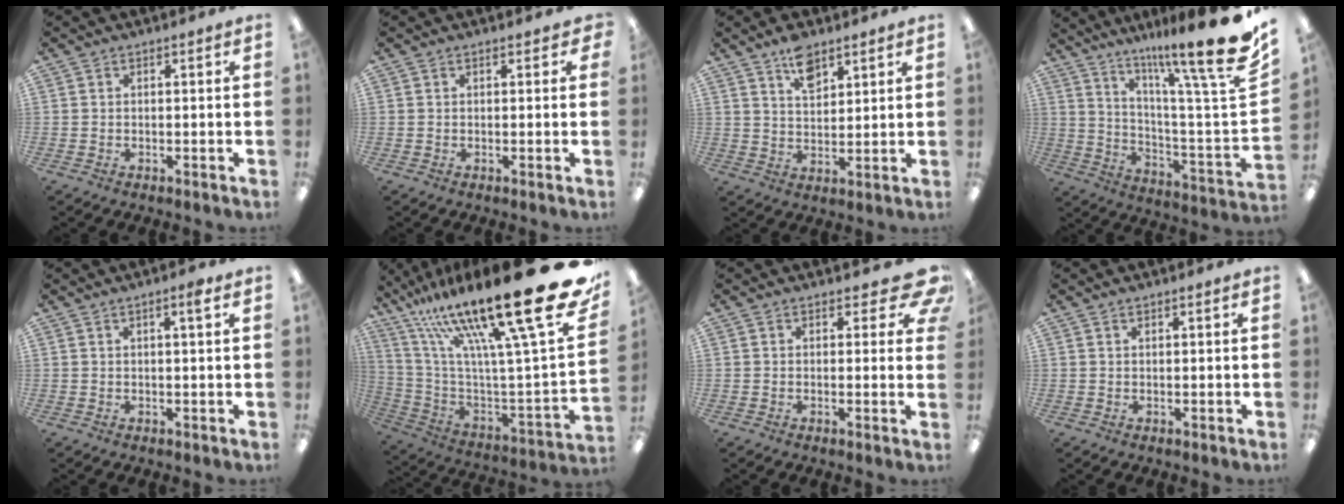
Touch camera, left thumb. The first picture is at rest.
{"total": 1.3, "force": [0.6, 0.9, 0.7], "torque": [-0.006, 0.001, 0.008]}
{"total": 7.5, "force": [5.2, 3.9, 3.7], "torque": [-0.048, -0.025, 0.090]}
{"total": 19.6, "force": [14.2, 0.3, 13.5], "torque": [-0.215, -0.107, 0.212]}
{"total": 2.6, "force": [1.5, 0.3, 2.1], "torque": [-0.036, 0.001, 0.022]}
{"total": 32.3, "force": [18.1, 6.5, 25.9], "torque": [-0.402, -0.145, 0.305]}
{"total": 6.9, "force": [3.7, 3.5, 4.7], "torque": [-0.052, -0.012, 0.065]}
{"total": 0.8, "force": [0.6, 0.3, 0.4], "torque": [-0.009, 0.001, 0.011]}